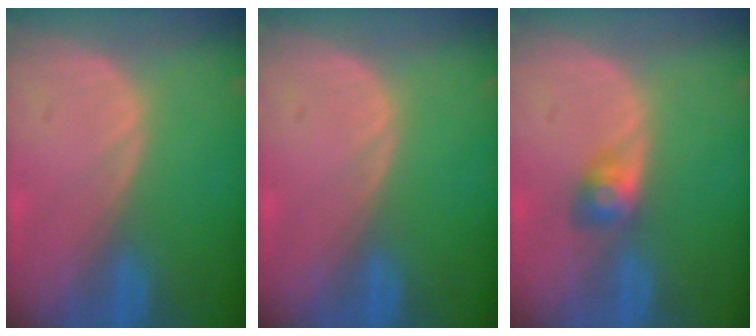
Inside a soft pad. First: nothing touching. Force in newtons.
{"total": 0.0}
{"total": 2.9, "press": 2.7, "slide": 1.2}